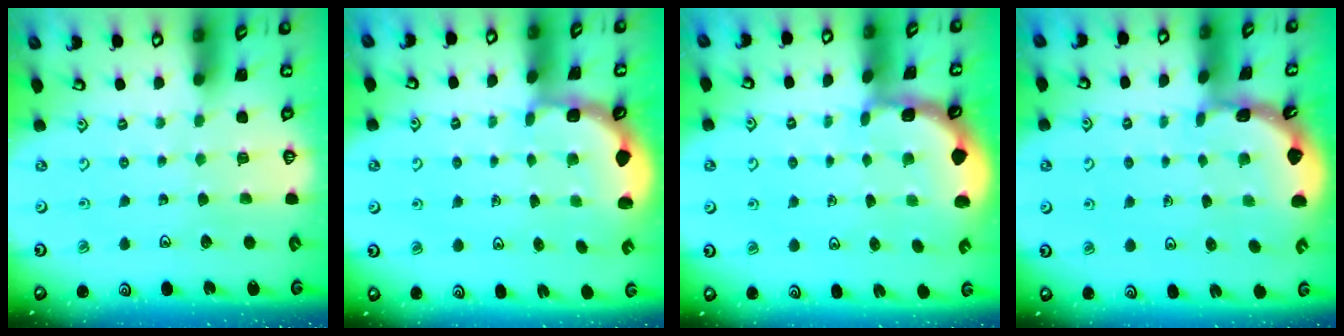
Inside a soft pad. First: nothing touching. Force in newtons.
{"total": 2.4, "press": 1.7, "slide": 1.7}
{"total": 1.8, "press": 1.8, "slide": 0.2}
{"total": 1.7, "press": 1.7, "slide": 0.2}